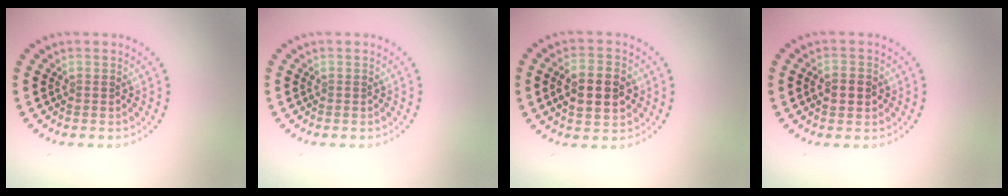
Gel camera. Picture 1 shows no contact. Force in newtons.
{"total": 0.0}
{"total": 5.1, "press": 5.1, "slide": 0.2}
{"total": 2.2, "press": 2.2, "slide": 0.3}